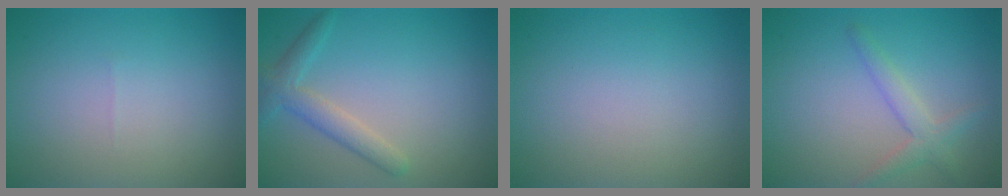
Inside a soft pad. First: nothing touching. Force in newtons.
{"total": 2.7, "press": 2.7, "slide": 0.1}
{"total": 0.0}
{"total": 2.2, "press": 2.2, "slide": 0.1}